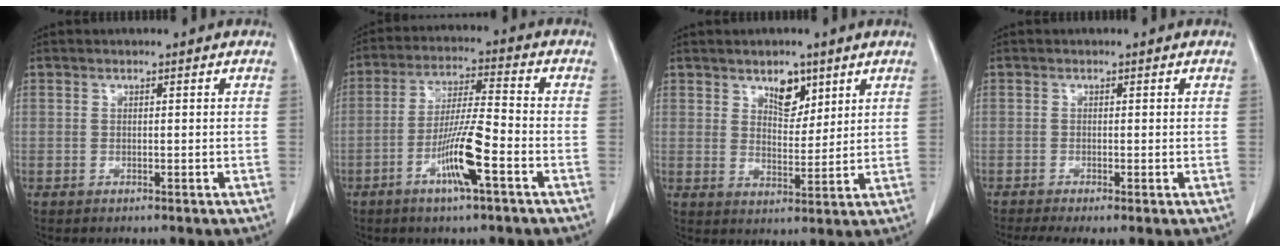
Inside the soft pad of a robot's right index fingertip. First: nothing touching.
{"total": 9.6, "force": [-4.1, 0.4, 8.7], "torque": [-0.166, -0.005, -0.078]}
{"total": 5.0, "force": [3.2, 2.6, 2.9], "torque": [-0.042, -0.004, 0.055]}
{"total": 3.7, "force": [-2.4, 0.6, 2.7], "torque": [-0.048, -0.013, -0.042]}